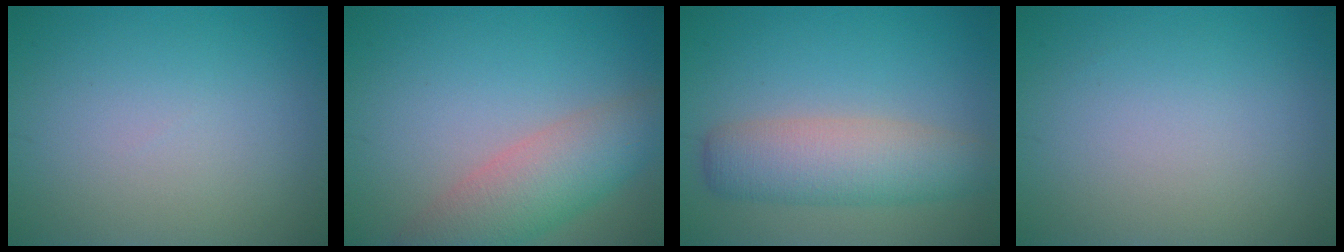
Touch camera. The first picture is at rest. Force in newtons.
{"total": 5.7, "press": 5.7, "slide": 0.3}
{"total": 5.5, "press": 5.5, "slide": 0.2}
{"total": 0.0}